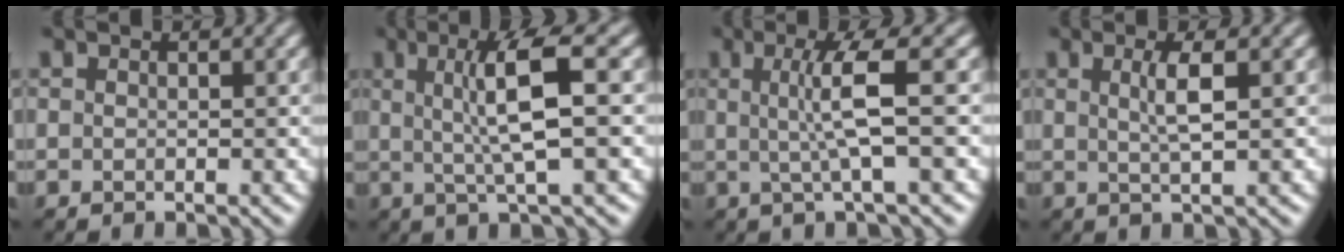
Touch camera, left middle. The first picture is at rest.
{"total": 5.9, "force": [0.9, 0.9, 5.7], "torque": [-0.103, 0.006, 0.018]}
{"total": 4.6, "force": [0.4, 0.5, 4.5], "torque": [-0.084, 0.002, 0.008]}
{"total": 2.7, "force": [0.6, 0.6, 2.6], "torque": [-0.044, 0.002, 0.007]}